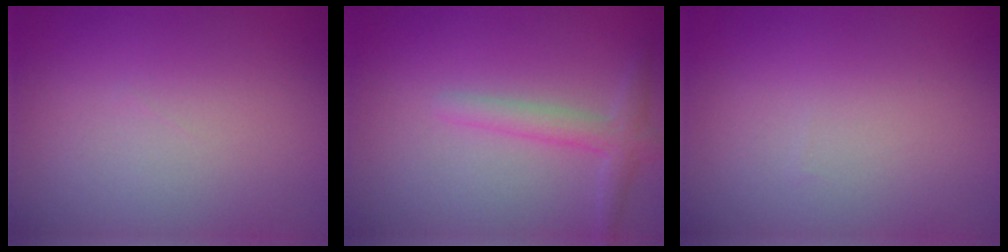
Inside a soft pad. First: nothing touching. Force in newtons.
{"total": 2.3, "press": 2.3, "slide": 0.1}
{"total": 0.0}